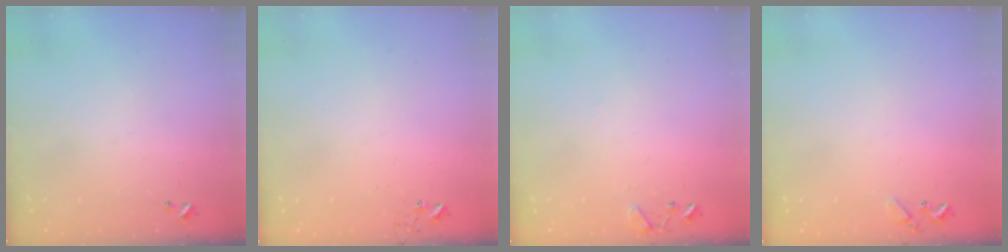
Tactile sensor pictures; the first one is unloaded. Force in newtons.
{"total": 3.4, "press": 3.4, "slide": 0.3}
{"total": 8.4, "press": 8.4, "slide": 0.7}
{"total": 5.5, "press": 5.5, "slide": 0.4}